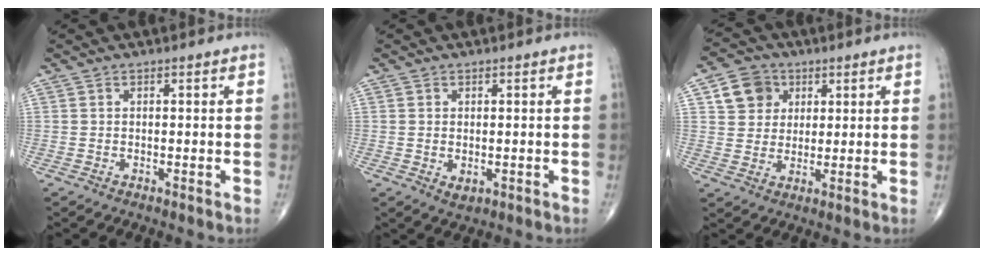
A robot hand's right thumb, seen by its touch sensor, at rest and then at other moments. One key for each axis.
{"total": 2.0, "fx": -0.2, "fy": 1.3, "fz": 1.5, "tx": -0.020, "ty": -0.005, "tz": 0.002}
{"total": 7.6, "fx": 2.9, "fy": 6.6, "fz": 2.5, "tx": -0.013, "ty": -0.005, "tz": 0.049}